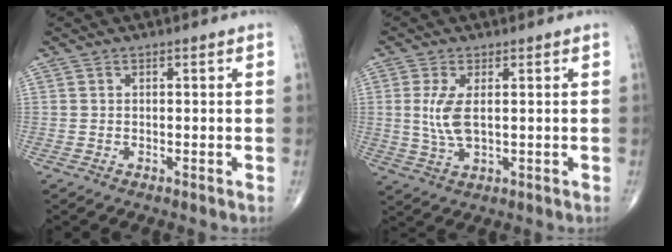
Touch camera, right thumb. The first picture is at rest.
{"total": 6.0, "force": [0.7, 2.6, 5.4], "torque": [-0.121, -0.009, 0.017]}